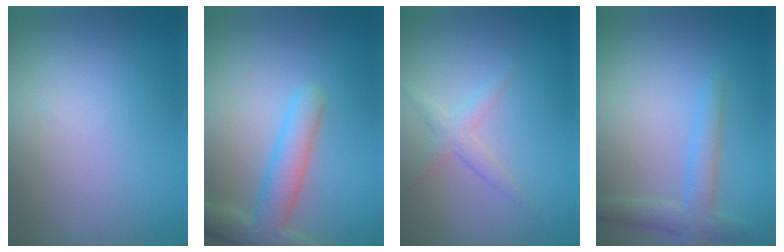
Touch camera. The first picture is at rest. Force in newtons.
{"total": 4.8, "press": 4.8, "slide": 0.4}
{"total": 1.7, "press": 1.7, "slide": 0.1}
{"total": 2.9, "press": 2.9, "slide": 0.2}